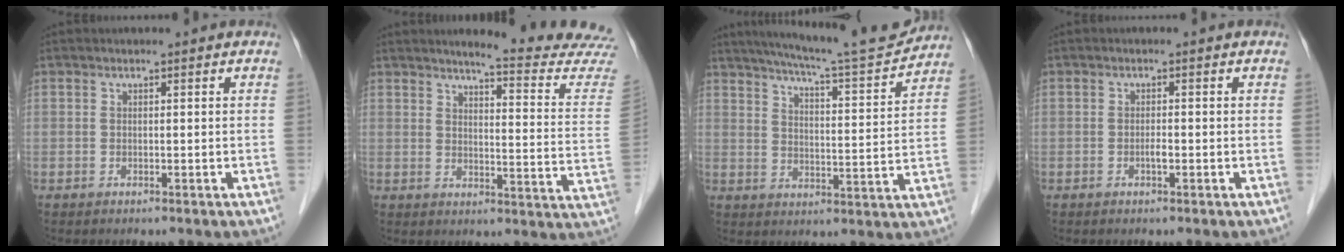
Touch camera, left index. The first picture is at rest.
{"total": 15.2, "force": [14.5, -1.3, 4.2], "torque": [-0.052, -0.120, 0.153]}
{"total": 14.5, "force": [13.2, 0.2, 6.0], "torque": [-0.099, -0.017, 0.184]}
{"total": 1.4, "force": [-1.1, 0.1, 0.7], "torque": [-0.016, -0.005, -0.019]}